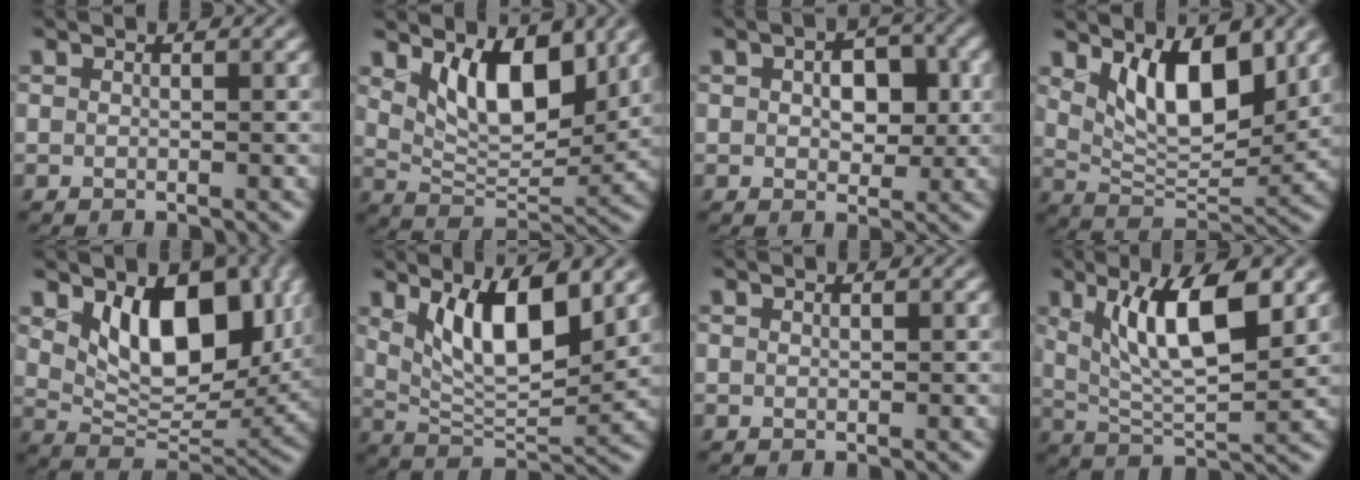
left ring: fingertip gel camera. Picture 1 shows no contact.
{"total": 7.0, "force": [3.1, 3.4, 5.3], "torque": [-0.093, -0.015, 0.052]}
{"total": 4.3, "force": [0.5, 2.7, 3.3], "torque": [-0.052, 0.002, 0.004]}
{"total": 7.3, "force": [3.0, 3.3, 5.8], "torque": [-0.100, -0.014, 0.055]}
{"total": 9.4, "force": [2.8, 5.6, 7.0], "torque": [-0.115, -0.022, 0.051]}
{"total": 7.8, "force": [3.0, 2.9, 6.6], "torque": [-0.118, -0.016, 0.059]}
{"total": 0.0}
{"total": 8.2, "force": [2.9, 2.5, 7.3], "torque": [-0.126, -0.008, 0.054]}